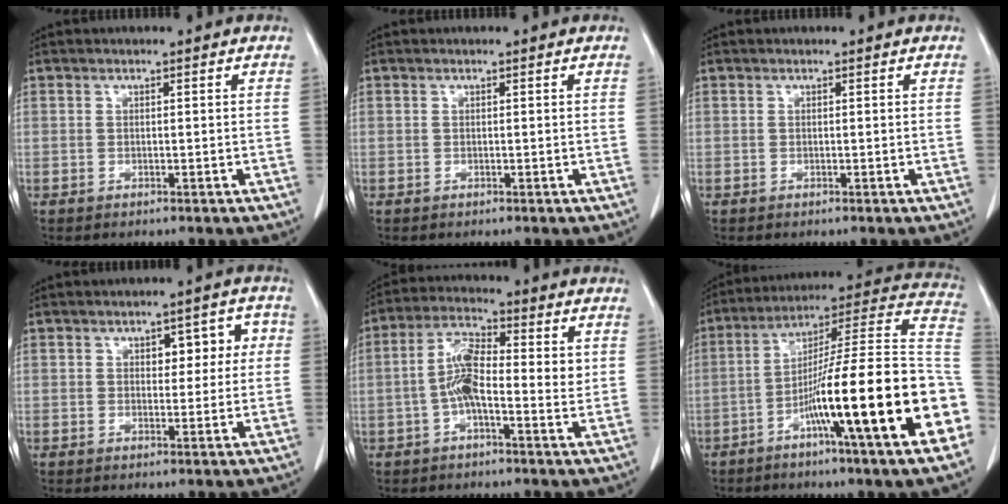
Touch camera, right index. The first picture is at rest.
{"total": 0.0}
{"total": 0.0}
{"total": 5.1, "force": [1.1, 2.9, 4.1], "torque": [-0.041, 0.024, 0.015]}
{"total": 8.4, "force": [-0.2, 2.8, 7.9], "torque": [-0.157, 0.017, -0.014]}
{"total": 25.7, "force": [-8.2, 0.3, 24.4], "torque": [-0.286, -0.002, -0.141]}